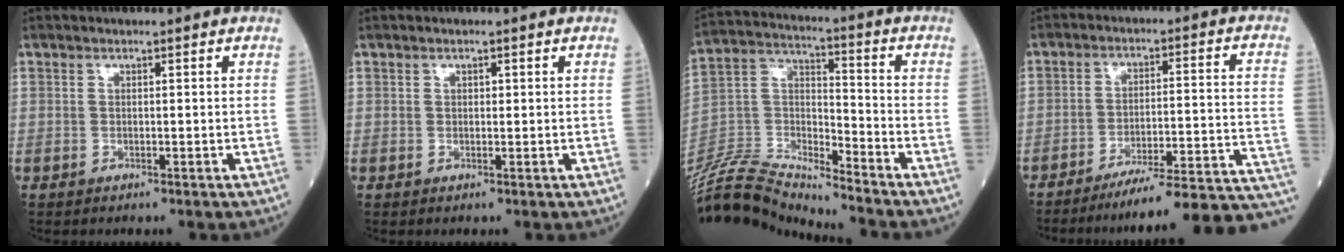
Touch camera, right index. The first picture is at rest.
{"total": 0.6, "force": [0.2, 0.4, 0.5], "torque": [-0.007, 0.000, 0.004]}
{"total": 15.1, "force": [-15.0, 0.2, 2.2], "torque": [-0.051, 0.040, -0.289]}
{"total": 20.2, "force": [-18.0, -0.8, 9.0], "torque": [-0.052, 0.010, -0.245]}